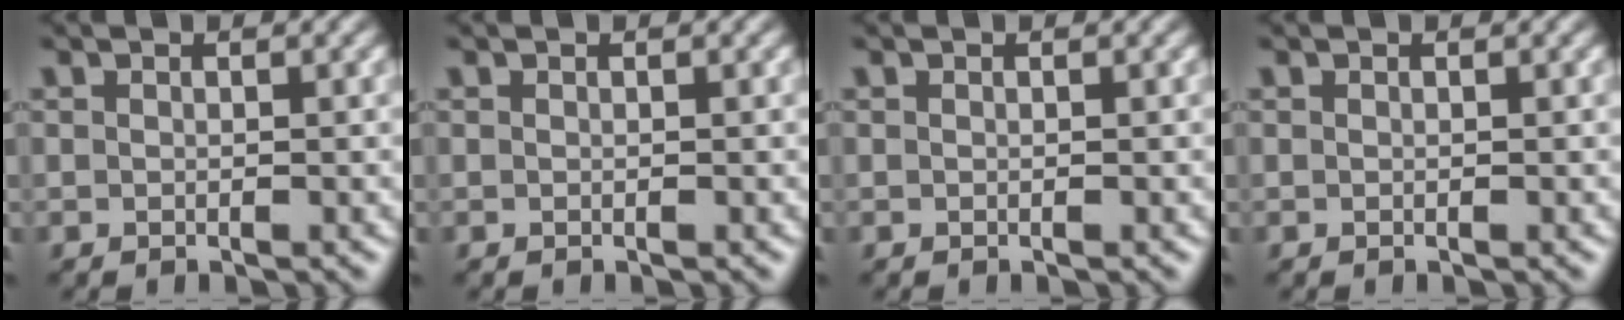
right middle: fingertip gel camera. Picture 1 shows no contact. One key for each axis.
{"total": 0.0}
{"total": 0.0}
{"total": 0.0}